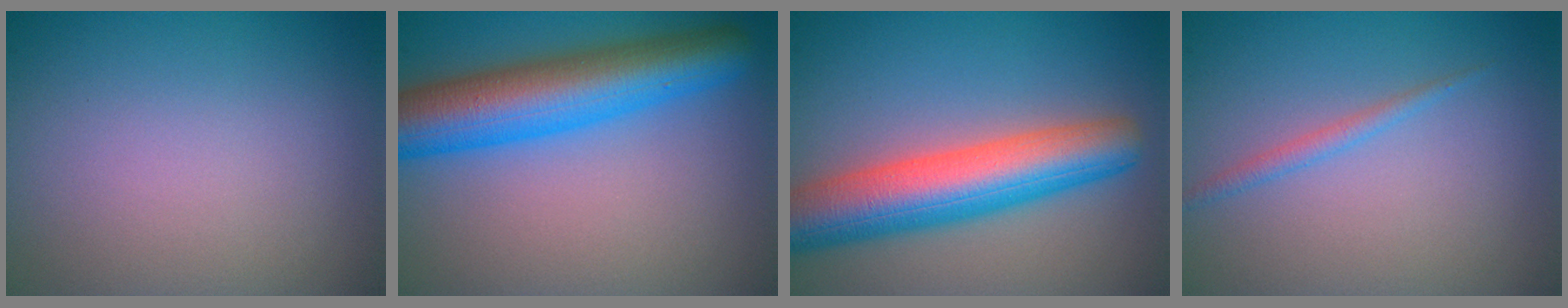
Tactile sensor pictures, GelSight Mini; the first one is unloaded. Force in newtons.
{"total": 8.6, "press": 8.6, "slide": 0.4}
{"total": 8.5, "press": 8.5, "slide": 0.2}
{"total": 1.1, "press": 1.1, "slide": 0.0}